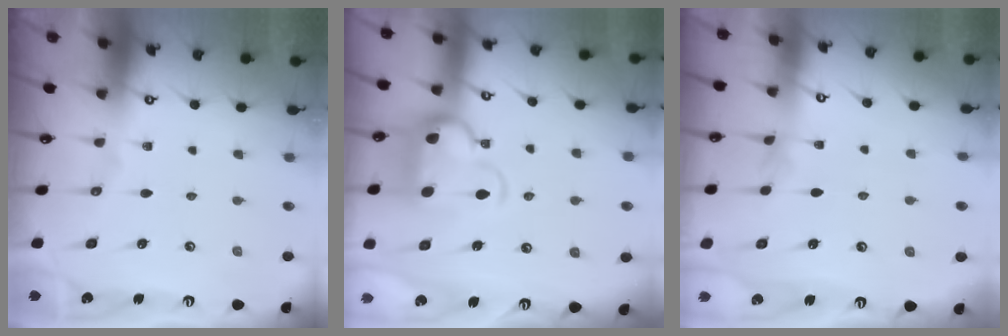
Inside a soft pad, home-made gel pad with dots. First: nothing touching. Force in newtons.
{"total": 7.3, "press": 7.0, "slide": 1.8}
{"total": 4.2, "press": 4.2, "slide": 0.3}